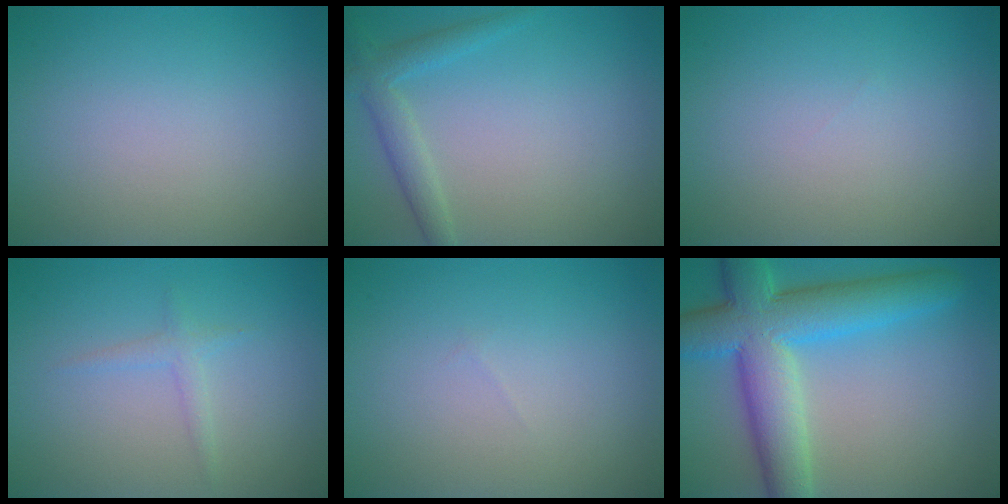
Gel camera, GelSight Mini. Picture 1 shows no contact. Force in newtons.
{"total": 2.4, "press": 2.4, "slide": 0.2}
{"total": 0.0}
{"total": 1.1, "press": 1.1, "slide": 0.1}
{"total": 0.0}
{"total": 9.5, "press": 9.4, "slide": 0.5}